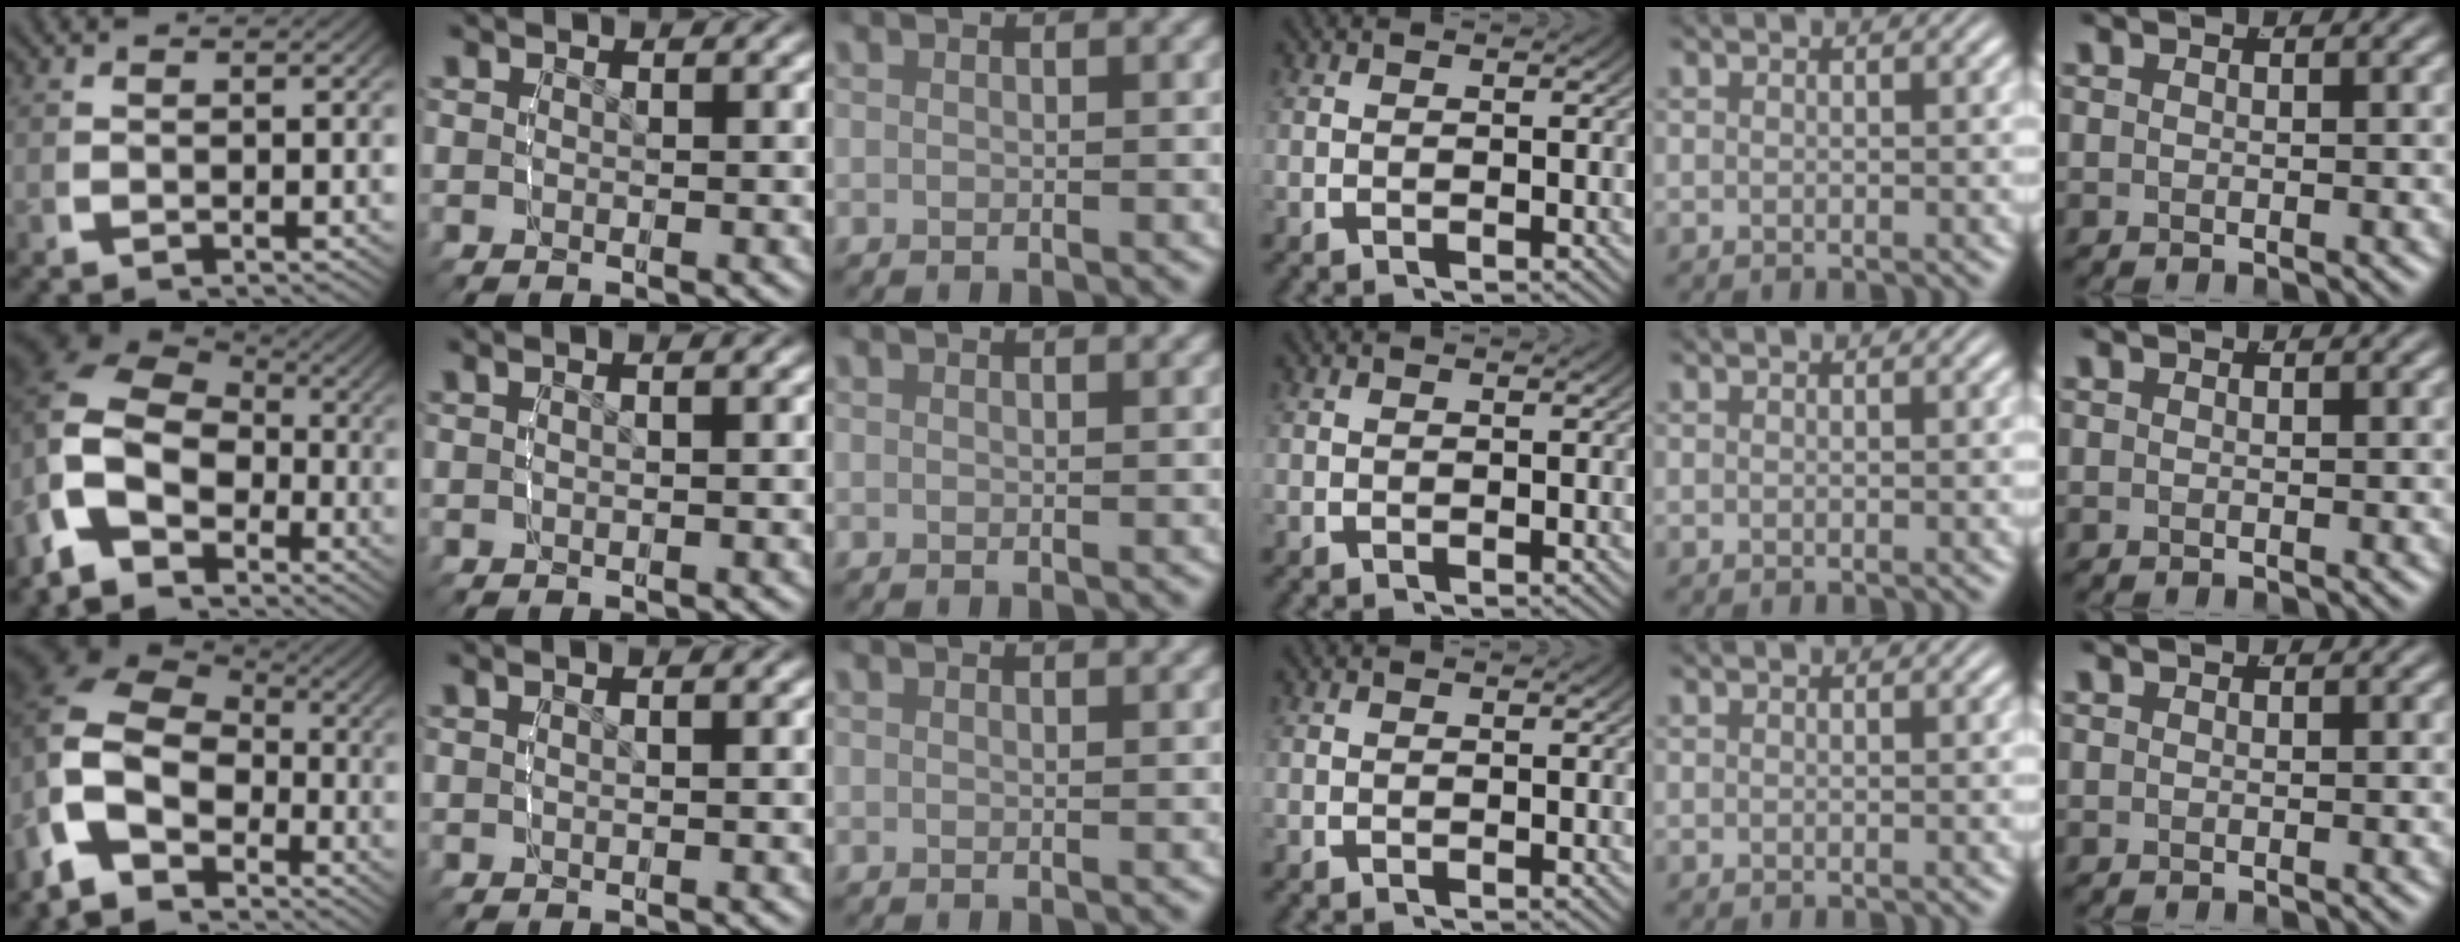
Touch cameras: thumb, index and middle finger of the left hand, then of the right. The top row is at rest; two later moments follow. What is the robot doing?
{"motion": "lift_and_place", "object": "sponge"}